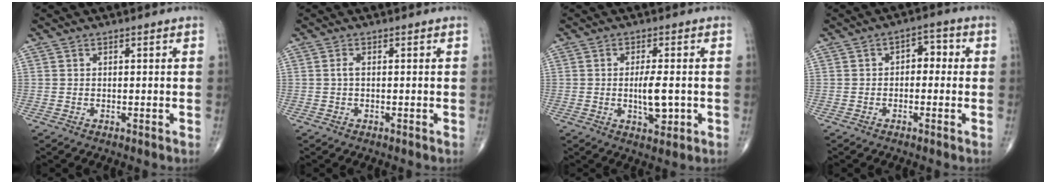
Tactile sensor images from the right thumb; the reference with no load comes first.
{"total": 1.0, "force": [-0.1, 0.3, 0.9], "torque": [-0.021, 0.000, -0.003]}
{"total": 5.5, "force": [-0.7, 2.0, 5.1], "torque": [-0.085, -0.006, -0.007]}
{"total": 4.2, "force": [0.0, 2.7, 3.1], "torque": [-0.019, 0.019, -0.011]}